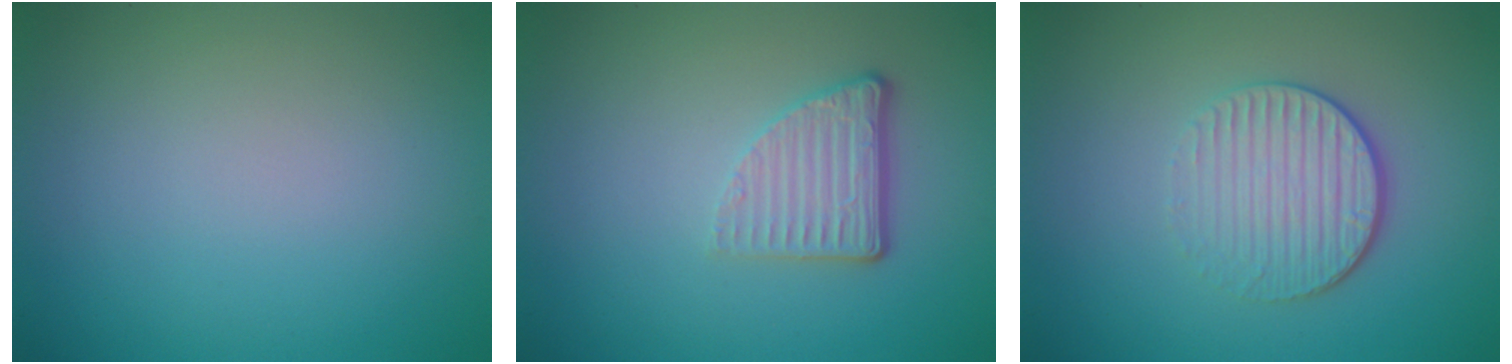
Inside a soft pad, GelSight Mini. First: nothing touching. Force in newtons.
{"total": 3.0, "press": 2.1, "slide": 2.1}
{"total": 3.8, "press": 2.9, "slide": 2.5}